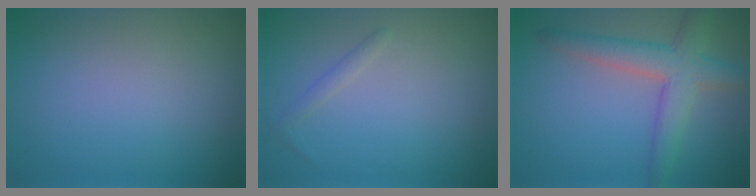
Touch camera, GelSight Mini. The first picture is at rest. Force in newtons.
{"total": 0.9, "press": 0.9, "slide": 0.1}
{"total": 5.2, "press": 5.2, "slide": 0.2}